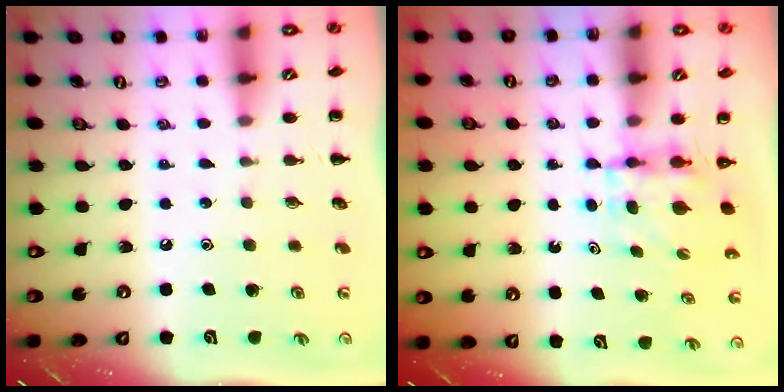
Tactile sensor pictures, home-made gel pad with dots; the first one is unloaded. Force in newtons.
{"total": 3.9, "press": 3.9, "slide": 0.3}